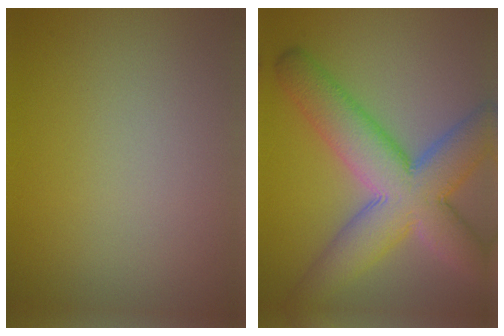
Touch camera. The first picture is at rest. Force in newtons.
{"total": 10.2, "press": 10.2, "slide": 0.5}